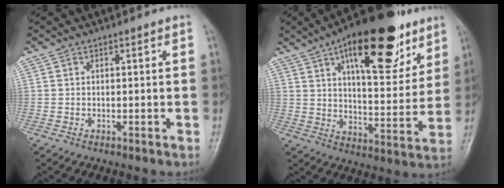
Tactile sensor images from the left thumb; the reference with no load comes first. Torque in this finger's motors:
{"motor_torque": [1.39, 0.32, 2.08, -0.69, 0.15]}